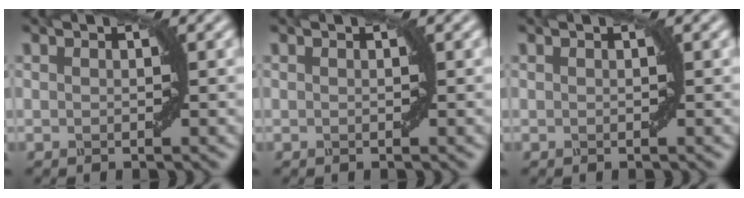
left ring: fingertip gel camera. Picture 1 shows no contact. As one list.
[{"total": 0.0}, {"total": 0.0}]